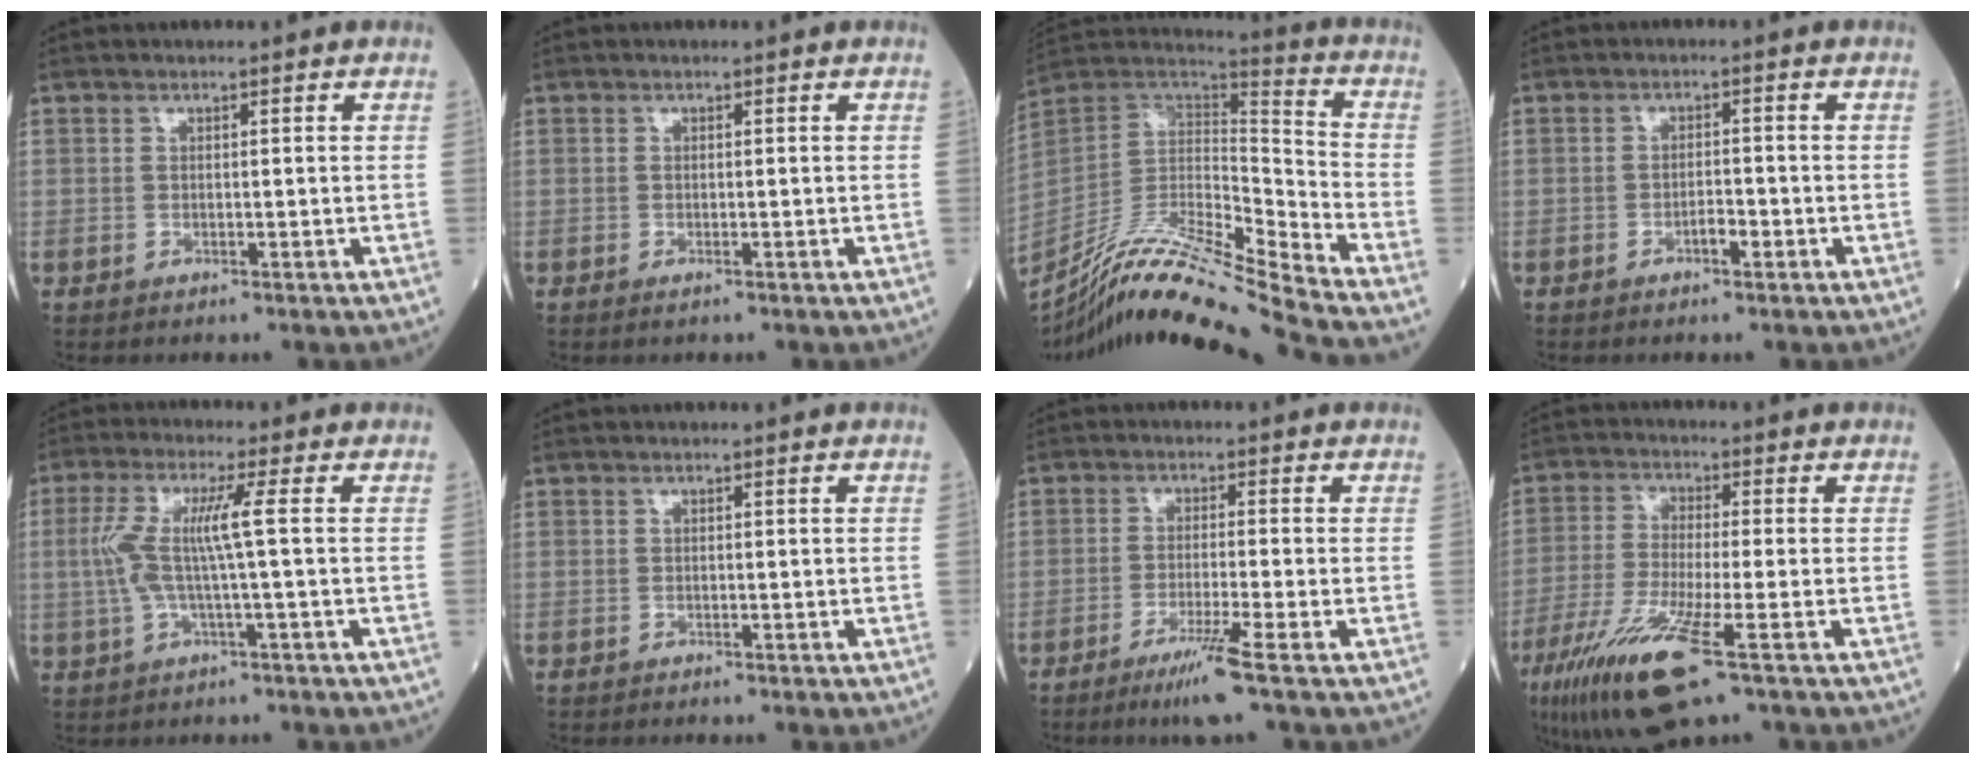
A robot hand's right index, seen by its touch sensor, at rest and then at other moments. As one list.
[{"total": 0.6, "force": [-0.3, 0.1, 0.5], "torque": [-0.009, -0.003, -0.004]}, {"total": 19.2, "force": [-17.2, -1.6, 8.4], "torque": [-0.164, 0.019, -0.315]}, {"total": 1.9, "force": [-1.1, 0.7, 1.5], "torque": [-0.021, 0.003, -0.019]}, {"total": 6.9, "force": [0.3, -0.3, 6.9], "torque": [-0.154, 0.013, 0.004]}, {"total": 0.0}, {"total": 5.7, "force": [-3.5, -1.5, 4.3], "torque": [-0.078, -0.018, -0.068]}, {"total": 12.0, "force": [-6.1, 0.7, 10.3], "torque": [-0.215, -0.034, -0.112]}]